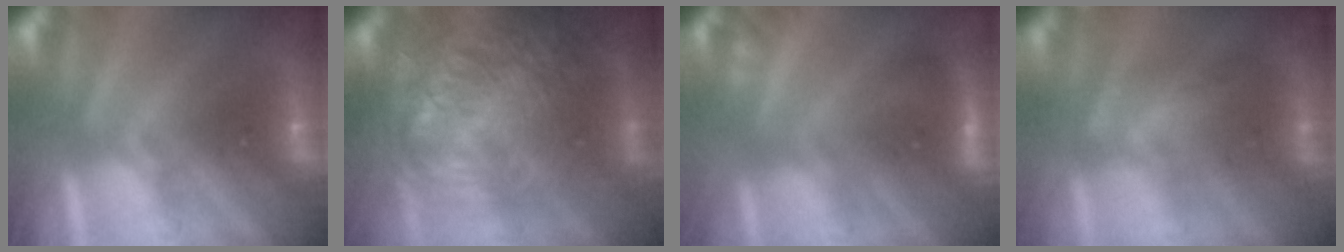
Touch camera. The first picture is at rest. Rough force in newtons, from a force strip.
{"total": 11.0}
{"total": 2.9}
{"total": 3.3}